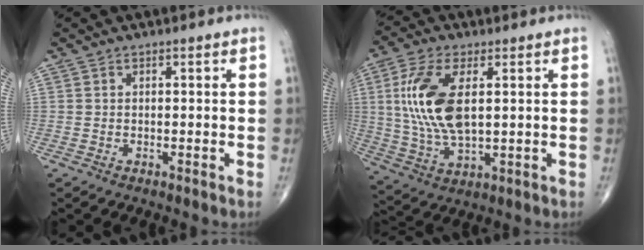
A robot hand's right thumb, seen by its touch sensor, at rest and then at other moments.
{"total": 14.1, "force": [2.5, 6.6, 12.2], "torque": [-0.259, -0.008, 0.054]}